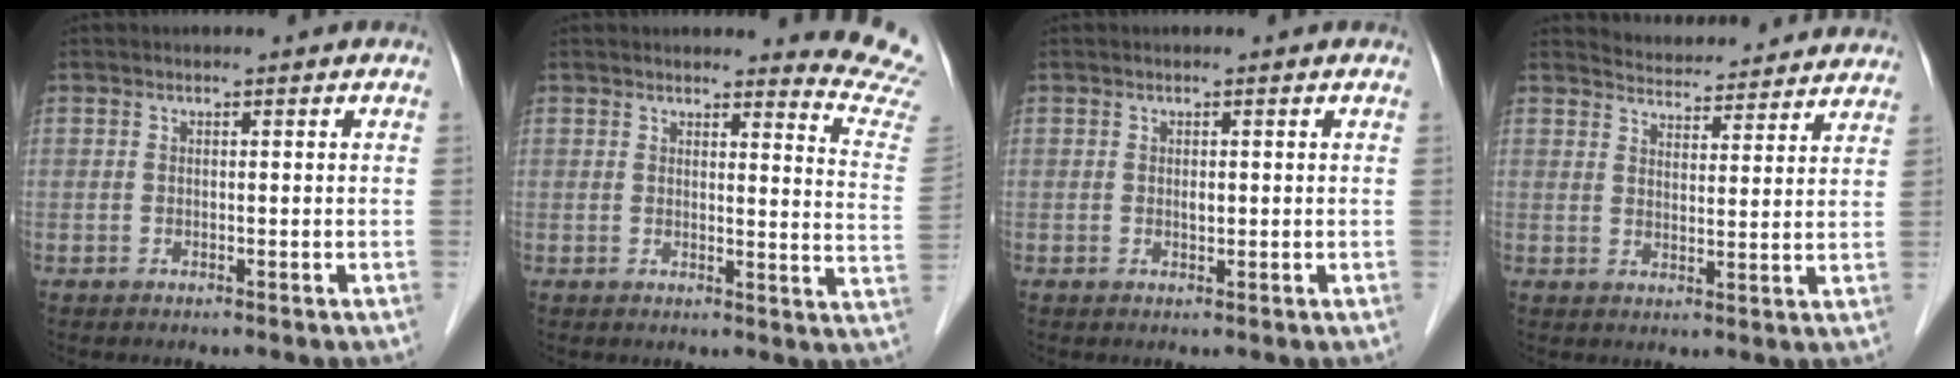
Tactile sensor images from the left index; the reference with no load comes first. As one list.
[{"total": 9.5, "force": [9.5, -0.9, 0.3], "torque": [0.006, -0.112, 0.077]}, {"total": 0.7, "force": [0.1, 0.4, 0.6], "torque": [-0.009, 0.000, 0.002]}, {"total": 13.2, "force": [12.8, 2.2, 2.2], "torque": [-0.019, 0.009, 0.153]}]